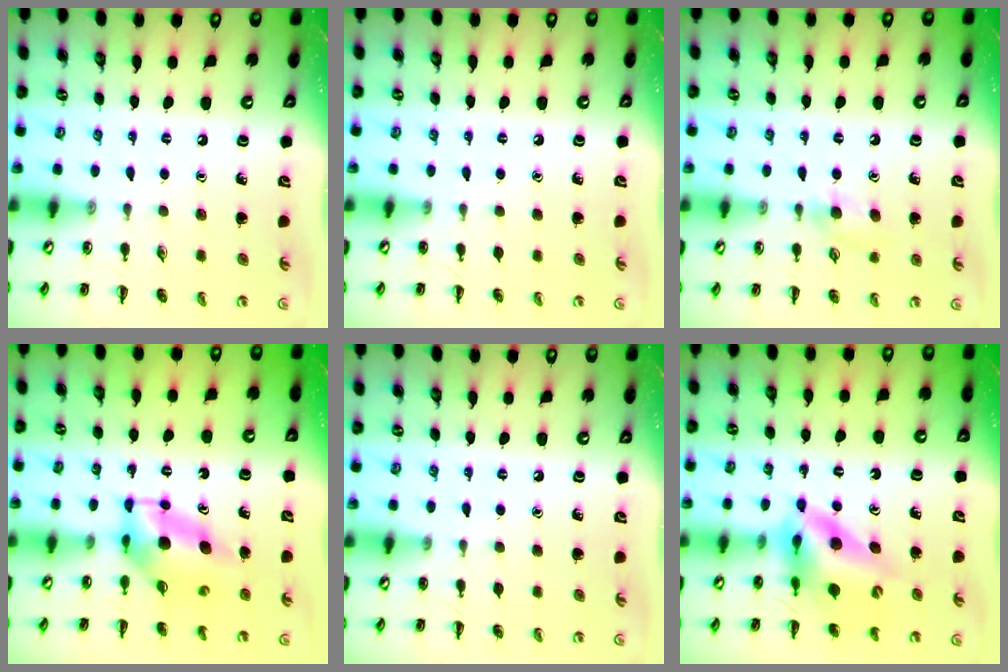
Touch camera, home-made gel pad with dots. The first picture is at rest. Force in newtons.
{"total": 0.0}
{"total": 6.1, "press": 5.8, "slide": 1.7}
{"total": 5.7, "press": 5.6, "slide": 1.1}
{"total": 0.0}
{"total": 11.0, "press": 10.4, "slide": 3.7}